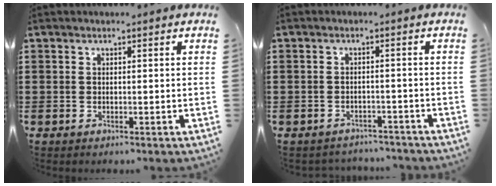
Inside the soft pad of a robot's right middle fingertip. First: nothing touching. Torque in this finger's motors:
{"motor_torque": [0.10, 0.08, 0.02, 0.00]}